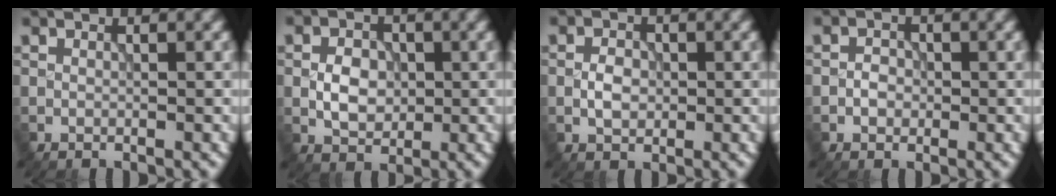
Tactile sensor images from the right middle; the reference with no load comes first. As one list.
[{"total": 3.2, "force": [-0.2, 2.3, 2.2], "torque": [-0.038, 0.002, -0.008]}, {"total": 2.1, "force": [-0.3, 1.4, 1.5], "torque": [-0.027, 0.003, -0.009]}, {"total": 1.4, "force": [-0.4, 1.1, 0.7], "torque": [-0.011, 0.002, -0.011]}]